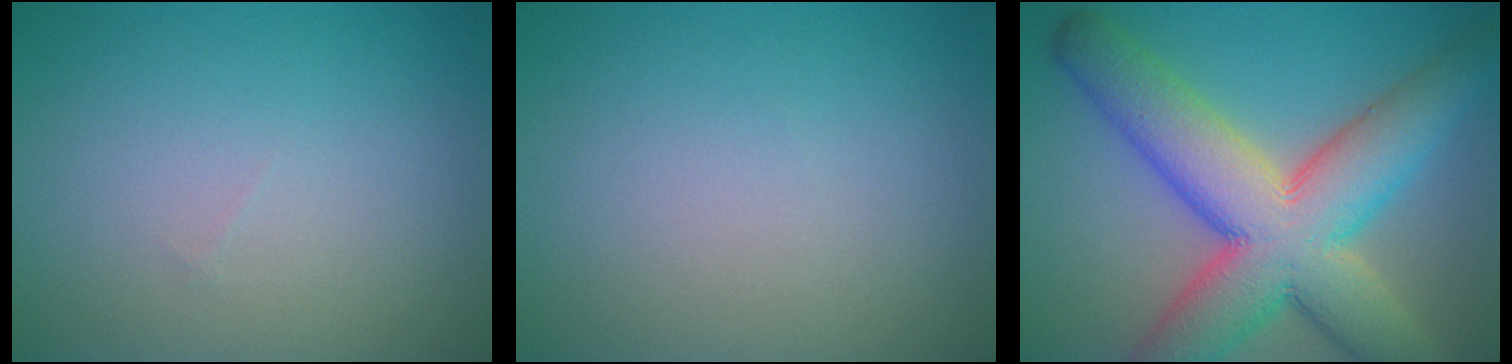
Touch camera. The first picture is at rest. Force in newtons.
{"total": 0.0}
{"total": 12.7, "press": 12.7, "slide": 0.5}